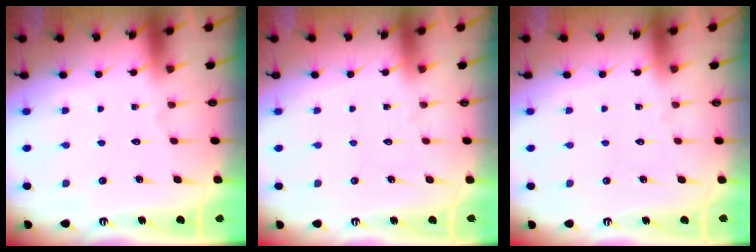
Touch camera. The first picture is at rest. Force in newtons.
{"total": 0.0}
{"total": 0.0}